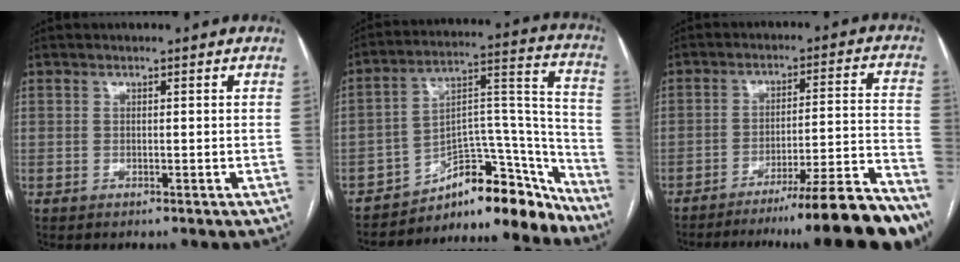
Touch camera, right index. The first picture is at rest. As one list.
[{"total": 16.9, "force": [-14.8, 5.4, 6.2], "torque": [-0.051, 0.082, -0.217]}, {"total": 18.8, "force": [-16.0, -1.0, 9.8], "torque": [-0.080, 0.010, -0.233]}]